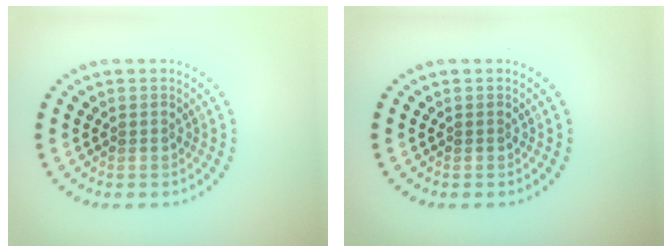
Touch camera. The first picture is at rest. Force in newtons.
{"total": 0.0}